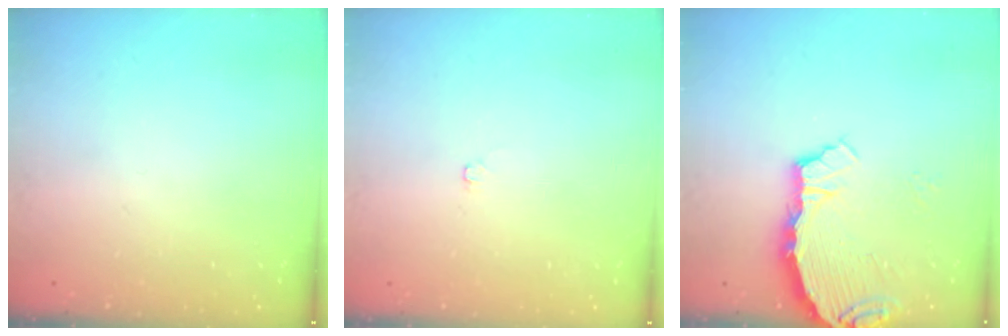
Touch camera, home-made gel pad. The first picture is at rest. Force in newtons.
{"total": 2.6, "press": 2.6, "slide": 0.3}
{"total": 4.1, "press": 4.1, "slide": 0.2}